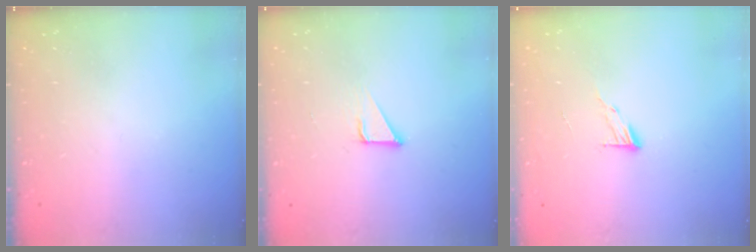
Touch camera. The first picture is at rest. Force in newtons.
{"total": 2.1, "press": 2.1, "slide": 0.1}
{"total": 4.6, "press": 4.5, "slide": 0.5}